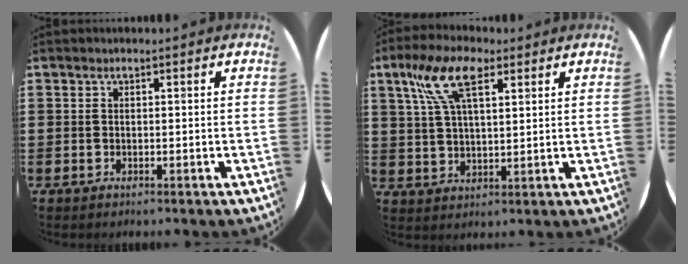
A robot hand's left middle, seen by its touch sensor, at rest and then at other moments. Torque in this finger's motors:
{"motor_torque": [1.74, -0.39, 0.66, 0.21]}